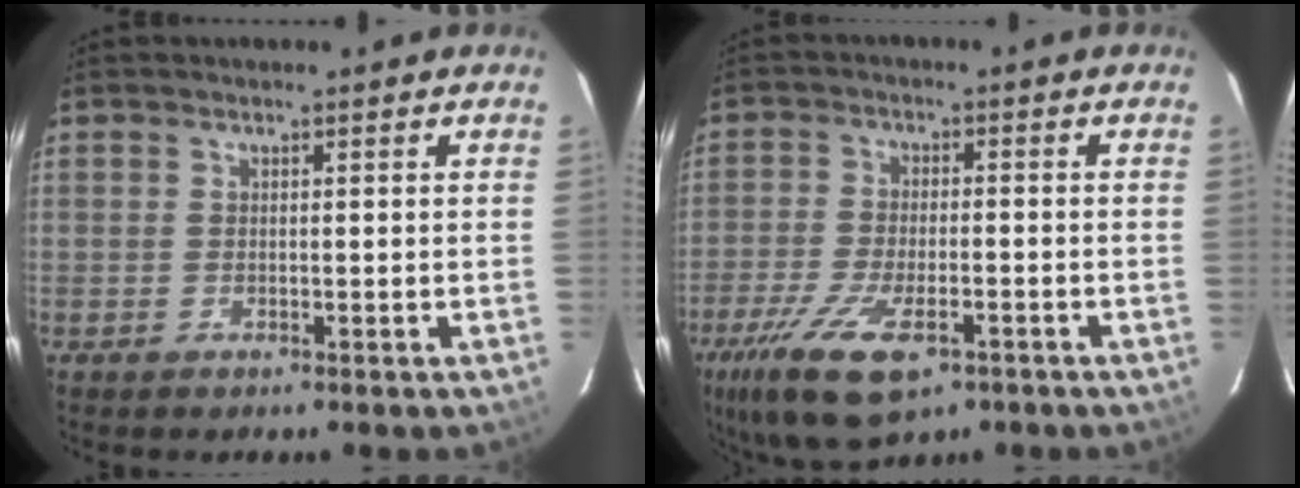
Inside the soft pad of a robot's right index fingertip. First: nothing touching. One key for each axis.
{"total": 15.0, "fx": -8.7, "fy": 6.0, "fz": 10.6, "tx": -0.236, "ty": -0.045, "tz": -0.153}